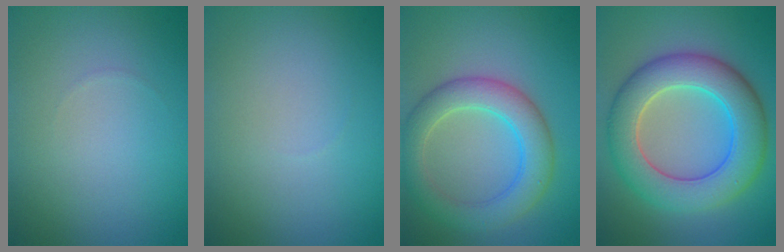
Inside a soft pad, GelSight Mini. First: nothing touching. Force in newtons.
{"total": 0.0}
{"total": 5.3, "press": 5.3, "slide": 0.4}
{"total": 8.3, "press": 8.3, "slide": 0.7}